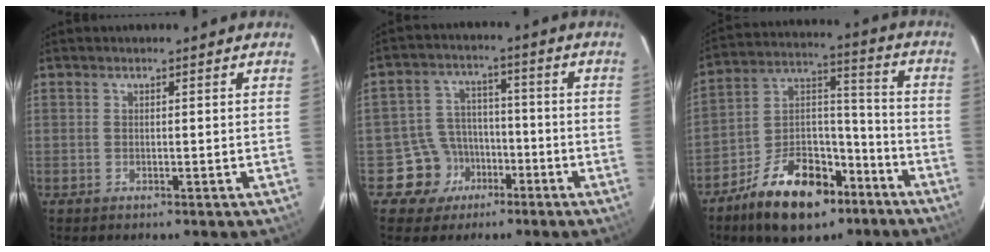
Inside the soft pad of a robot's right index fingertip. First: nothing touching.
{"total": 8.8, "force": [-4.0, 7.8, 0.7], "torque": [-0.033, 0.031, -0.050]}
{"total": 18.2, "force": [-11.3, 9.7, 10.4], "torque": [-0.194, 0.037, -0.179]}